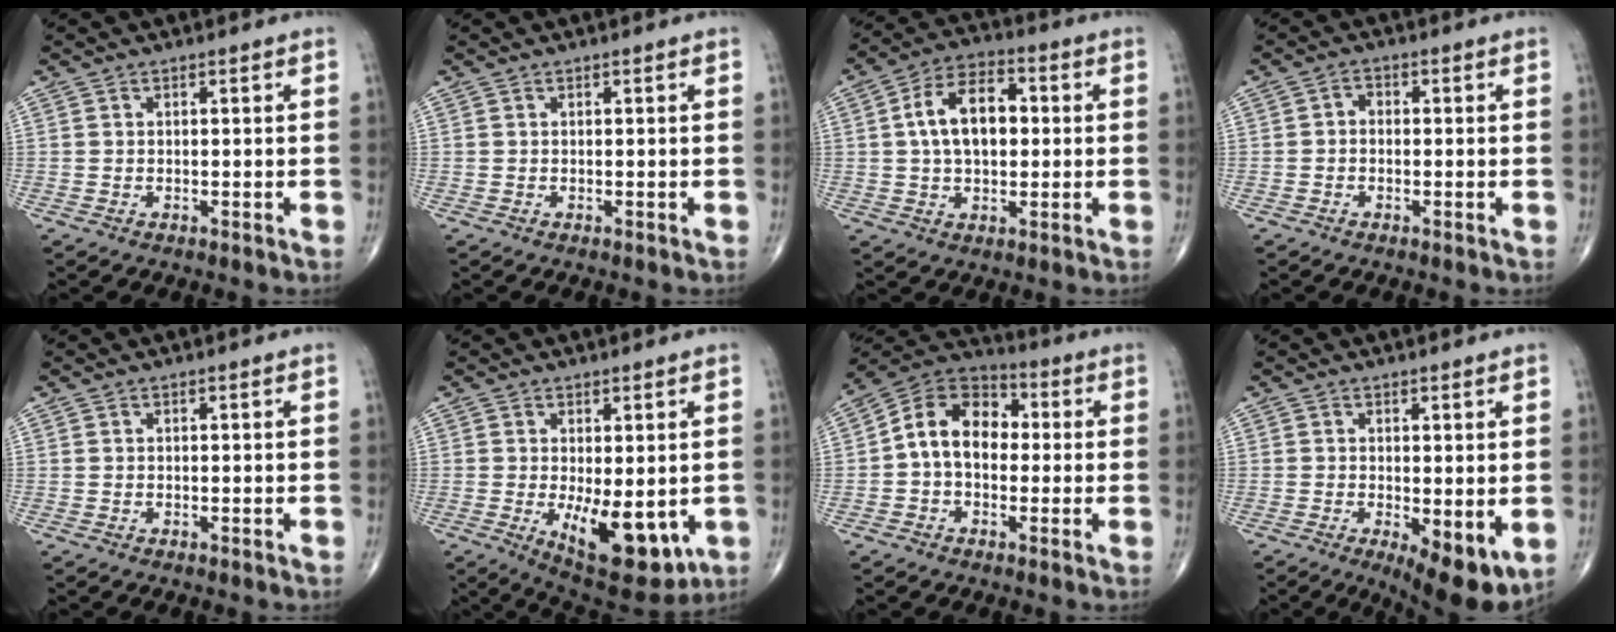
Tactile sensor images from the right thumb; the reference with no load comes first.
{"total": 0.0}
{"total": 12.0, "force": [1.3, 7.3, 9.5], "torque": [-0.153, 0.022, 0.016]}
{"total": 1.9, "force": [-0.3, 1.5, 1.2], "torque": [-0.011, 0.009, -0.014]}
{"total": 0.0}
{"total": 12.6, "force": [-2.5, 5.6, 11.0], "torque": [-0.139, -0.026, -0.016]}
{"total": 12.0, "force": [0.1, 8.6, 8.4], "torque": [-0.120, 0.037, -0.014]}
{"total": 8.8, "force": [-2.0, 3.2, 7.9], "torque": [-0.111, -0.023, -0.022]}